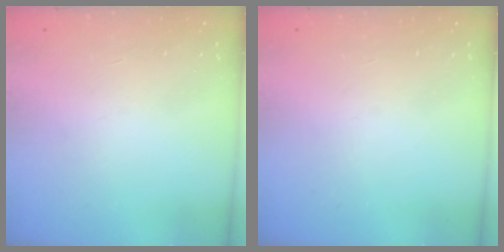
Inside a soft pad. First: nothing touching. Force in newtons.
{"total": 0.0}